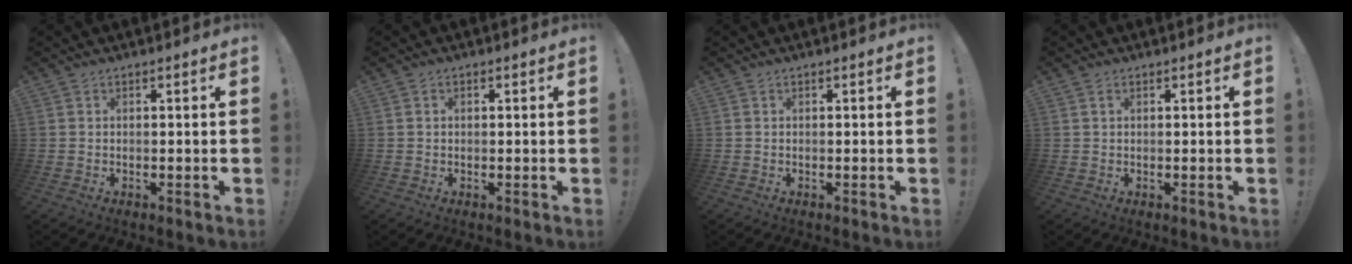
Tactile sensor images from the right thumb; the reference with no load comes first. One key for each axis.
{"total": 0.8, "fx": 0.1, "fy": 0.6, "fz": 0.4, "tx": -0.011, "ty": 0.005, "tz": 0.002}
{"total": 0.0}
{"total": 0.9, "fx": 0.5, "fy": 0.4, "fz": 0.6, "tx": -0.016, "ty": 0.002, "tz": 0.010}